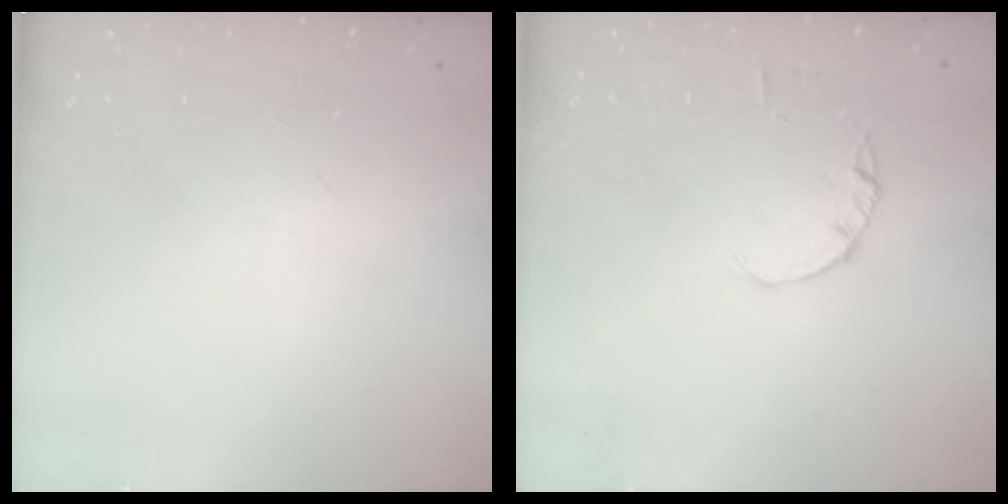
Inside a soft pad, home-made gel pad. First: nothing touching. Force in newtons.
{"total": 1.4, "press": 1.3, "slide": 0.3}